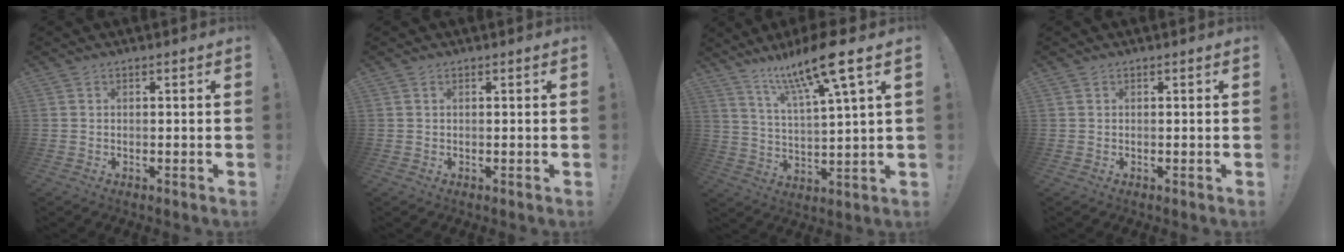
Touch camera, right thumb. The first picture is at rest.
{"total": 0.0}
{"total": 14.7, "force": [9.7, 1.7, 11.0], "torque": [-0.196, -0.048, 0.150]}
{"total": 0.0}